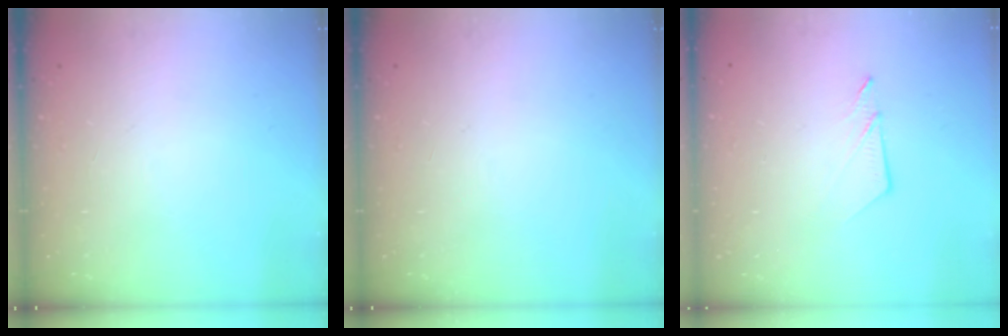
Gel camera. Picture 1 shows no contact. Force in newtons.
{"total": 0.0}
{"total": 4.5, "press": 4.5, "slide": 0.1}